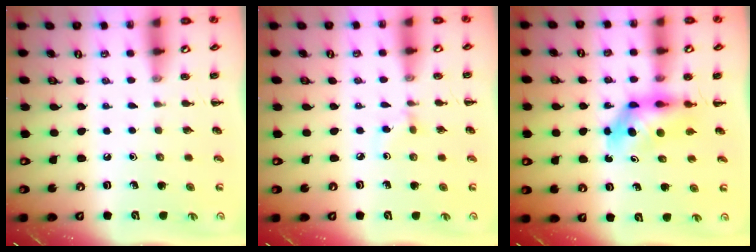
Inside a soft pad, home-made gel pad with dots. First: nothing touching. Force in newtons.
{"total": 2.6, "press": 2.3, "slide": 1.1}
{"total": 5.1, "press": 5.0, "slide": 0.7}